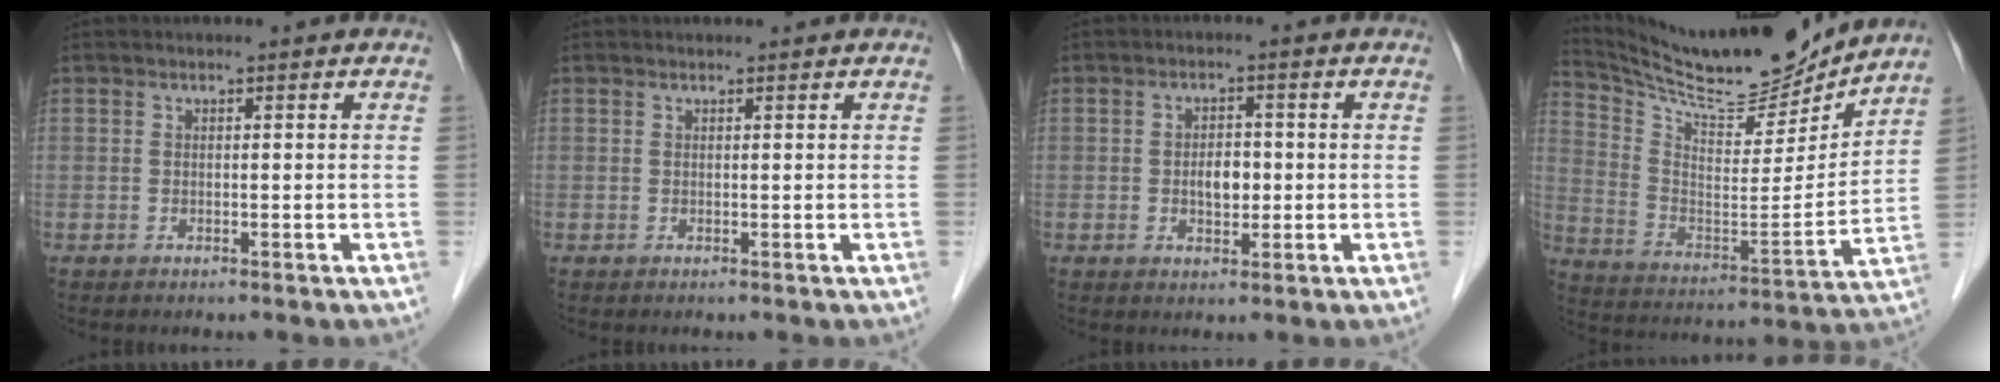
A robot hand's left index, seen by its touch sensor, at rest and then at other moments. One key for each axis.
{"total": 0.7, "fx": 0.7, "fy": 0.1, "fz": 0.0, "tx": -0.005, "ty": 0.007, "tz": 0.013}
{"total": 3.3, "fx": -0.3, "fy": 1.9, "fz": 2.6, "tx": -0.043, "ty": 0.004, "tz": -0.001}
{"total": 19.1, "fx": 17.7, "fy": 2.7, "fz": 6.5, "tx": -0.135, "ty": -0.027, "tz": 0.289}